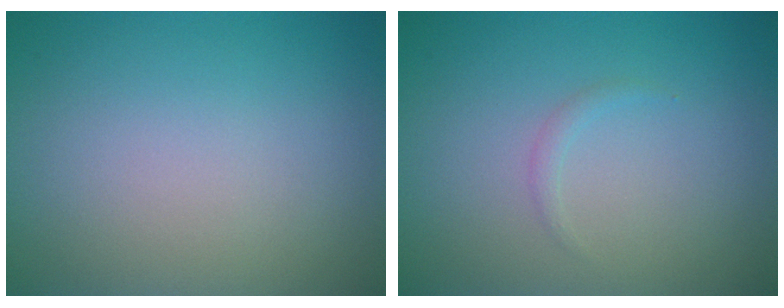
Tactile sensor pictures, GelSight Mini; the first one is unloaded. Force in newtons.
{"total": 0.7, "press": 0.7, "slide": 0.1}